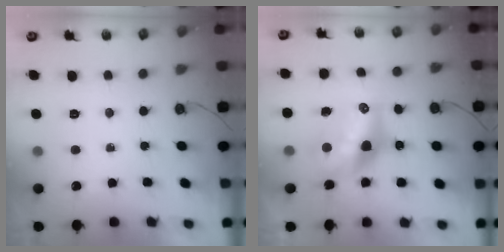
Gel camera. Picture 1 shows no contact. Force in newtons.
{"total": 13.2, "press": 13.2, "slide": 1.0}